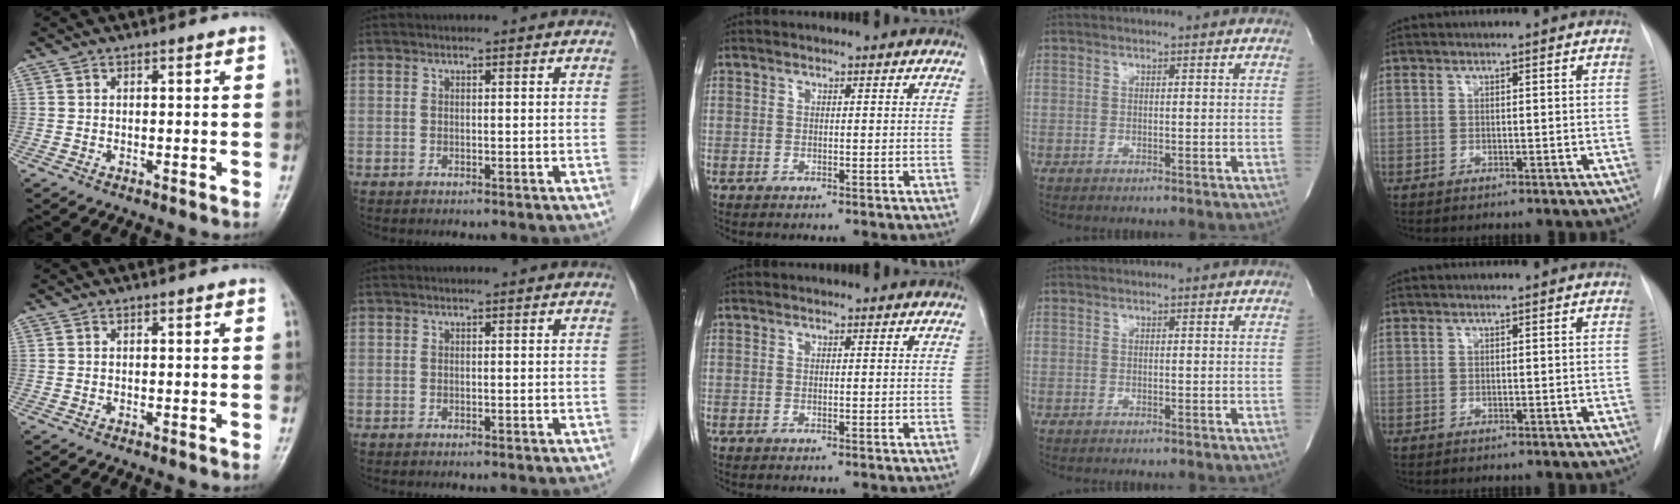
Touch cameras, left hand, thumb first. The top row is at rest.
{}